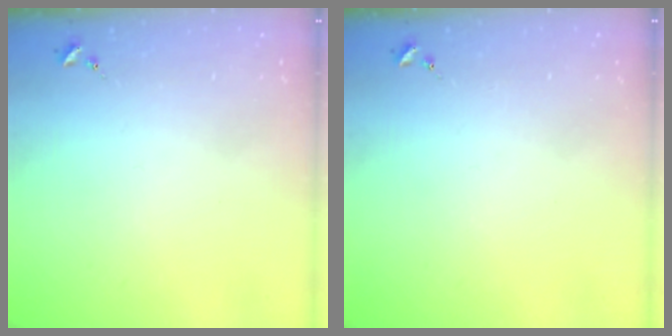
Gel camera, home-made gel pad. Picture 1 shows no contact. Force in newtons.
{"total": 0.0}